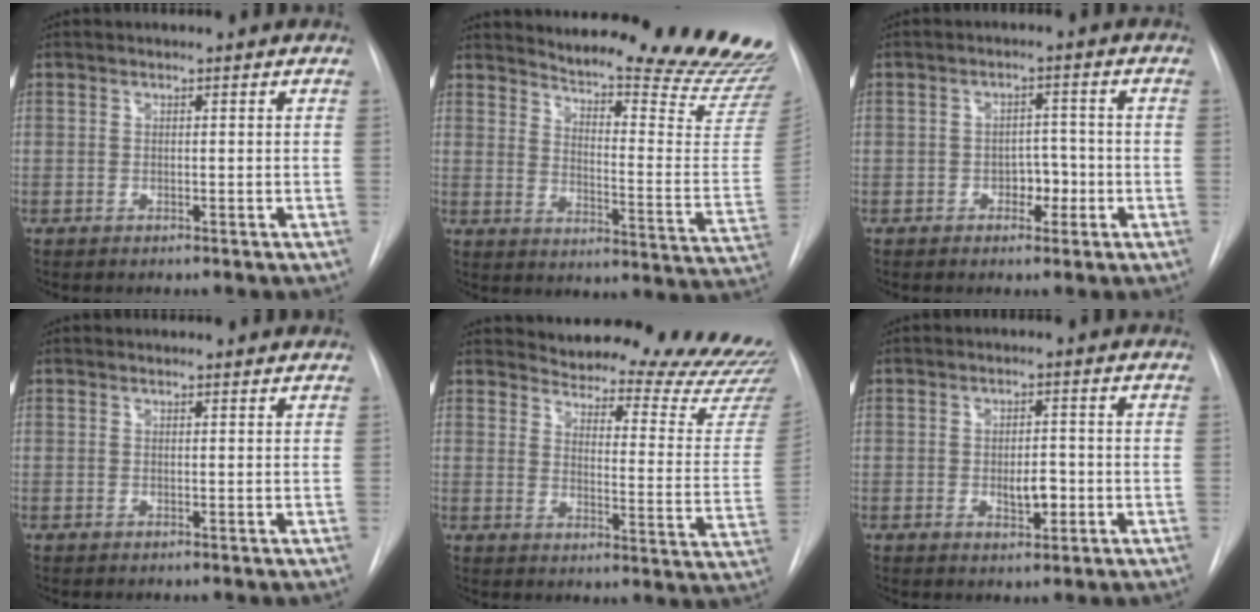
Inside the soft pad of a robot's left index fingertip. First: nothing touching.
{"total": 25.0, "force": [23.4, 1.0, 8.9], "torque": [-0.127, -0.147, 0.280]}
{"total": 3.5, "force": [-1.3, 2.2, 2.3], "torque": [-0.024, 0.008, -0.019]}
{"total": 1.0, "force": [1.0, 0.1, -0.1], "torque": [-0.008, -0.001, 0.008]}
{"total": 25.9, "force": [25.0, 3.1, 6.0], "torque": [-0.073, -0.148, 0.280]}
{"total": 3.8, "force": [-0.9, 1.7, 3.3], "torque": [-0.046, 0.002, -0.008]}